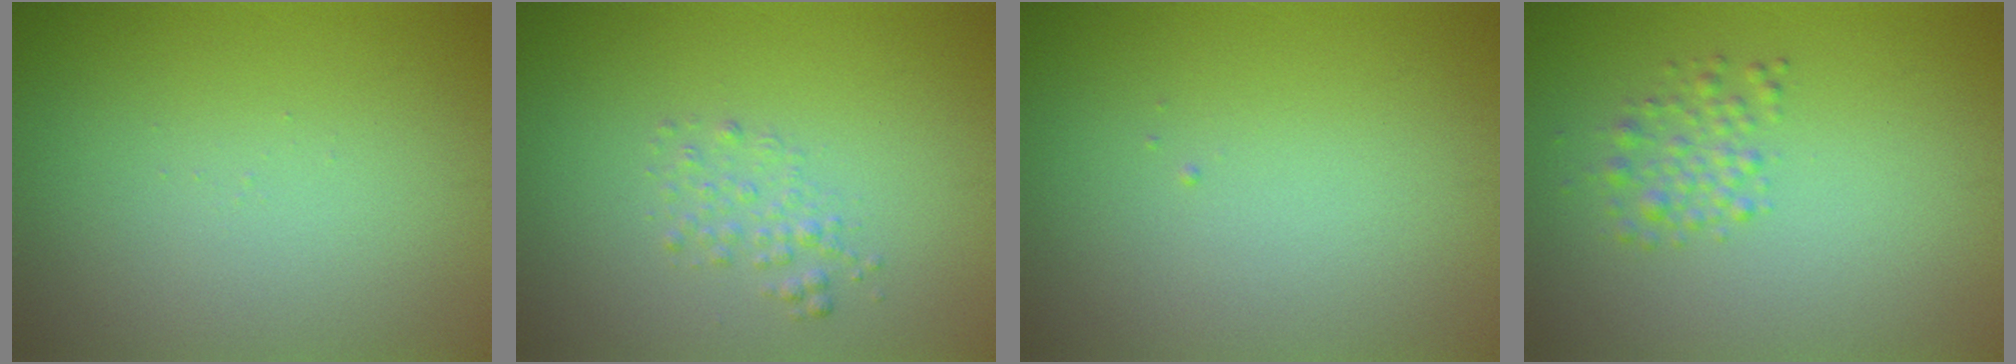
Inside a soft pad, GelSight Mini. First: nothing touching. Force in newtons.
{"total": 1.4, "press": 1.4, "slide": 0.1}
{"total": 0.0}
{"total": 1.9, "press": 1.9, "slide": 0.0}